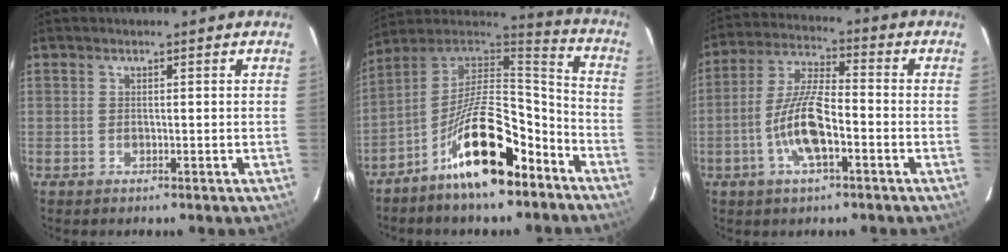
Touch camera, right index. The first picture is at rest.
{"total": 19.0, "force": [-10.9, 7.2, 13.8], "torque": [-0.239, 0.019, -0.185]}
{"total": 10.4, "force": [-3.8, 2.9, 9.2], "torque": [-0.191, 0.004, -0.072]}